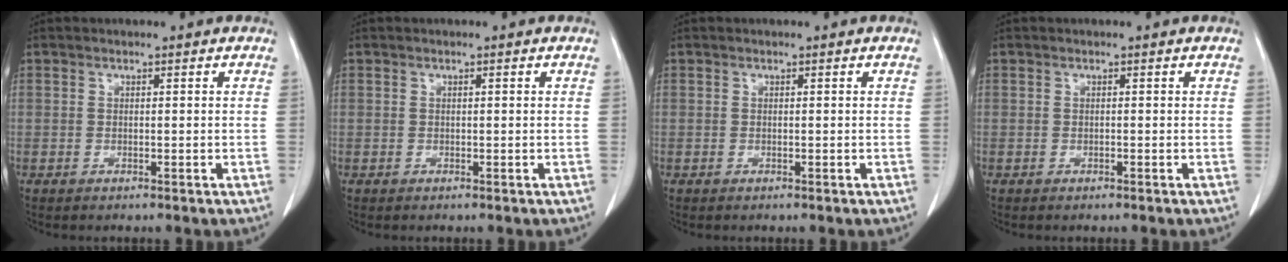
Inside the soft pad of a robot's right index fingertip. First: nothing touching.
{"total": 0.0}
{"total": 0.0}
{"total": 0.0}